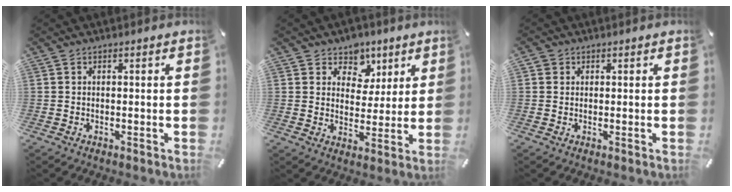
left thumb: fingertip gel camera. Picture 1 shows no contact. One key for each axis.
{"total": 7.2, "fx": 3.9, "fy": 6.1, "fz": 0.9, "tx": -0.014, "ty": -0.034, "tz": 0.068}
{"total": 1.5, "fx": 0.4, "fy": 1.4, "fz": 0.3, "tx": 0.002, "ty": 0.003, "tz": 0.004}